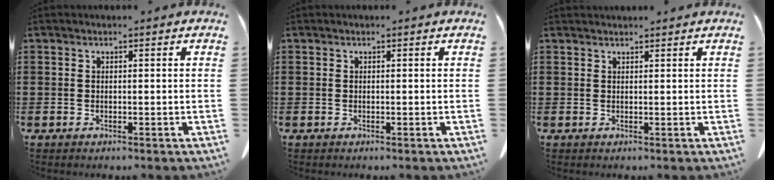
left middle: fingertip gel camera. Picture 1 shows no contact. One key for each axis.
{"total": 0.0}
{"total": 0.8, "fx": 0.8, "fy": 0.0, "fz": 0.0, "tx": -0.003, "ty": 0.000, "tz": 0.017}